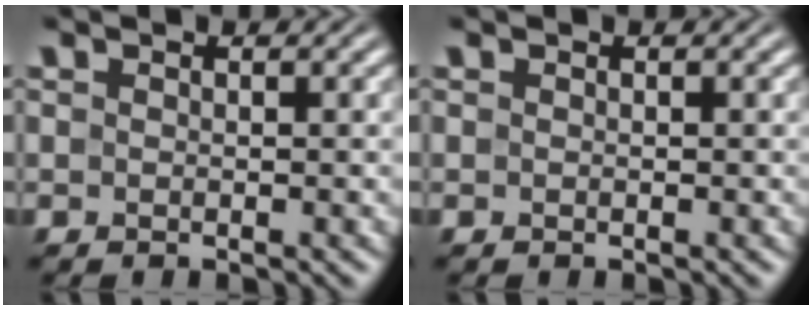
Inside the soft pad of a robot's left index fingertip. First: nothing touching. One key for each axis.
{"total": 0.0}